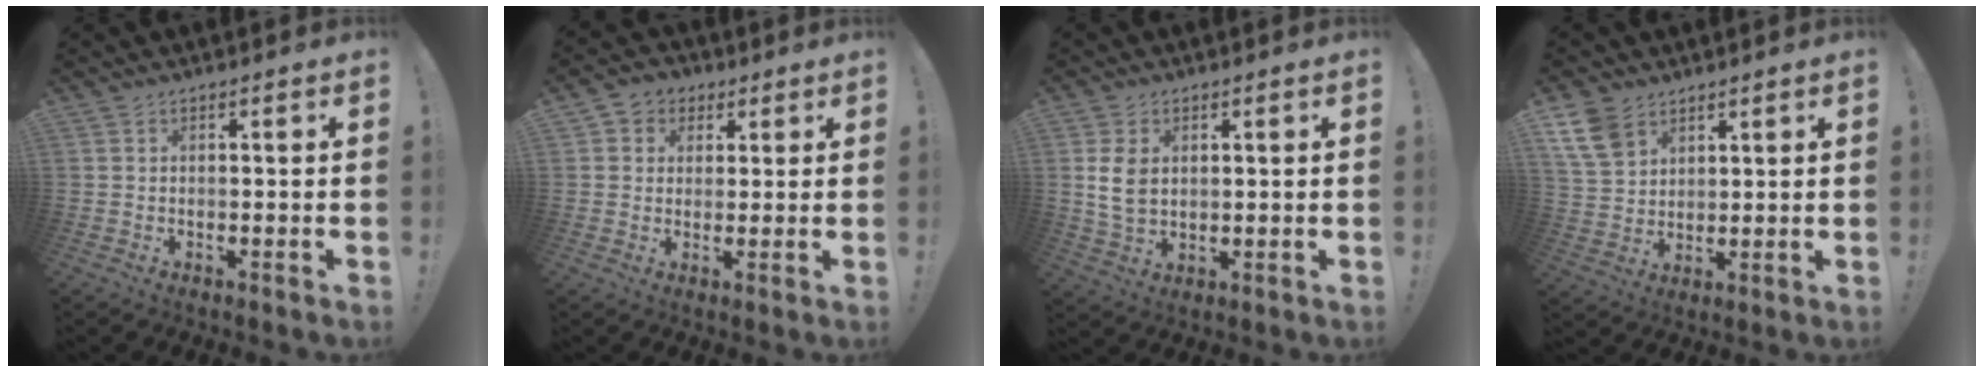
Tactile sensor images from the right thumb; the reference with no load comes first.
{"total": 5.3, "force": [0.8, 5.1, 1.3], "torque": [-0.013, 0.002, 0.017]}
{"total": 7.1, "force": [1.3, 5.1, 4.7], "torque": [-0.084, 0.002, 0.027]}
{"total": 10.0, "force": [6.1, 6.7, 4.3], "torque": [-0.086, -0.028, 0.123]}